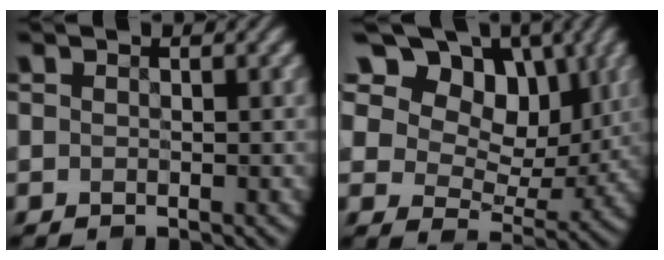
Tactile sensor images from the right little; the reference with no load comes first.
{"total": 16.2, "force": [9.2, 10.1, 8.8], "torque": [-0.171, 0.033, 0.161]}